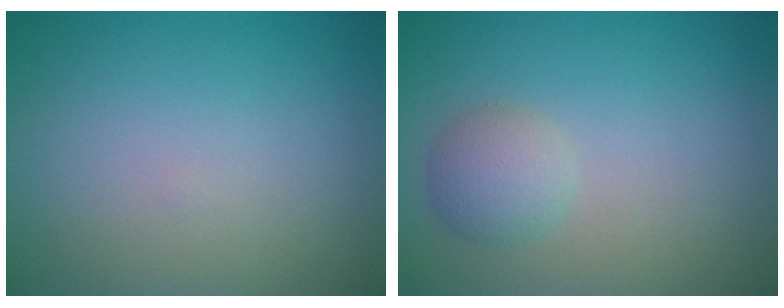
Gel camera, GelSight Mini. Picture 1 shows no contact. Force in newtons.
{"total": 2.4, "press": 2.4, "slide": 0.0}